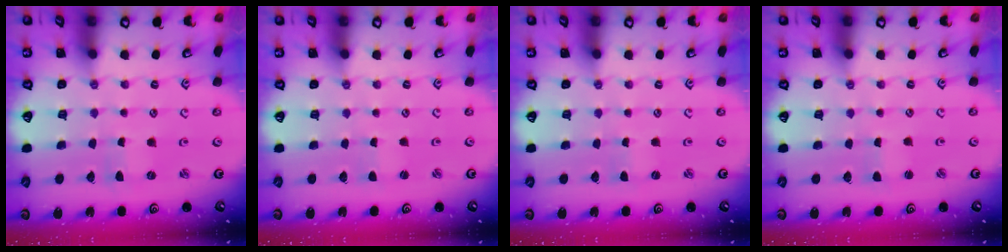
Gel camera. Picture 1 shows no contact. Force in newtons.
{"total": 0.0}
{"total": 0.0}
{"total": 0.9, "press": 0.9, "slide": 0.1}